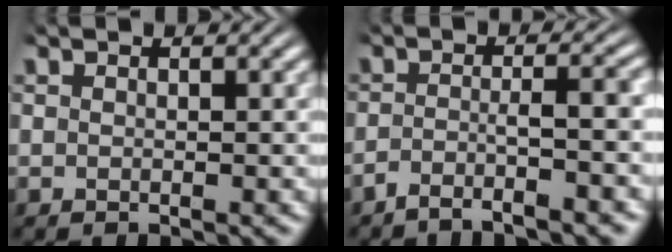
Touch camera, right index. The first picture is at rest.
{"total": 3.7, "force": [-3.0, 0.3, 2.0], "torque": [-0.025, -0.009, -0.047]}